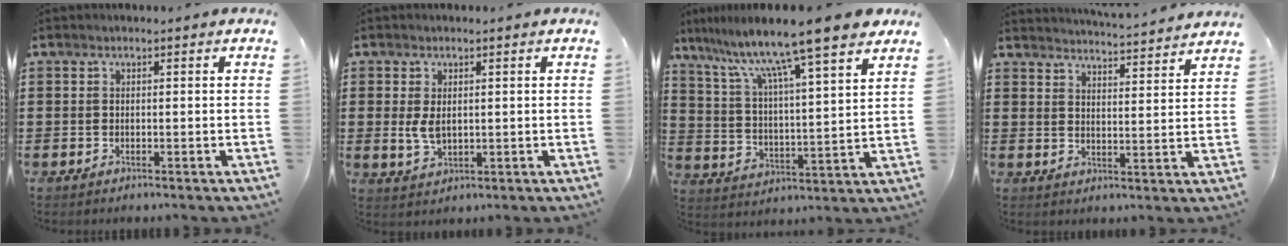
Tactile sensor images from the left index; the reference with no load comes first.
{"total": 3.2, "force": [0.6, 1.8, 2.6], "torque": [-0.069, -0.002, 0.006]}
{"total": 11.5, "force": [9.5, -0.5, 6.5], "torque": [-0.156, -0.065, 0.150]}
{"total": 4.0, "force": [4.0, -0.8, 0.0], "torque": [-0.009, -0.035, 0.065]}